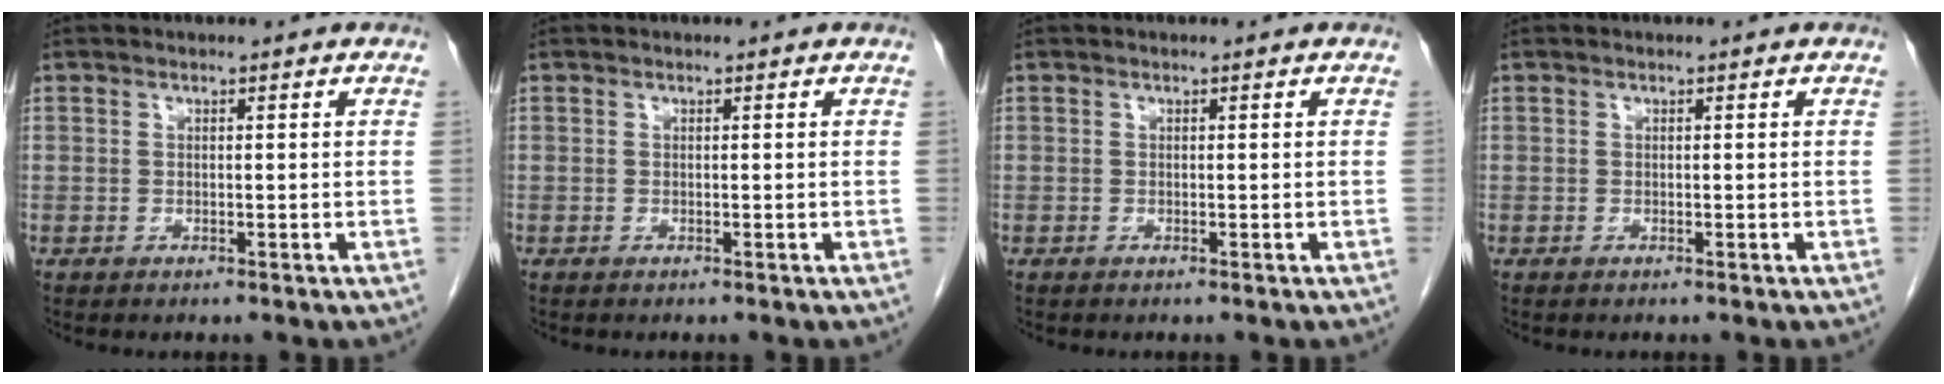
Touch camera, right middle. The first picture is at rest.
{"total": 0.0}
{"total": 0.0}
{"total": 0.0}